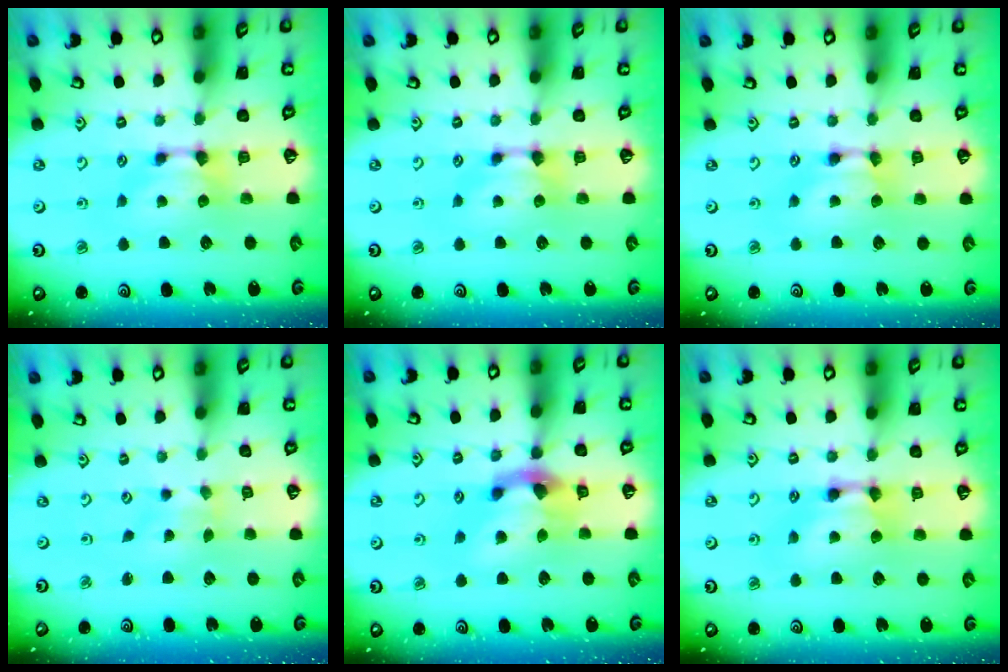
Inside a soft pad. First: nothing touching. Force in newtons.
{"total": 0.0}
{"total": 1.7, "press": 1.7, "slide": 0.1}
{"total": 2.6, "press": 2.4, "slide": 0.8}
{"total": 4.9, "press": 4.5, "slide": 1.9}
{"total": 1.7, "press": 1.7, "slide": 0.1}